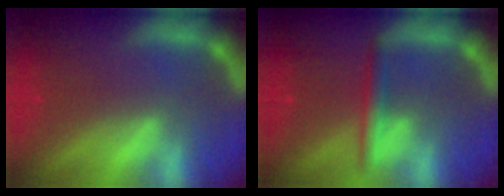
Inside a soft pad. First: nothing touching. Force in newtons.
{"total": 2.4}